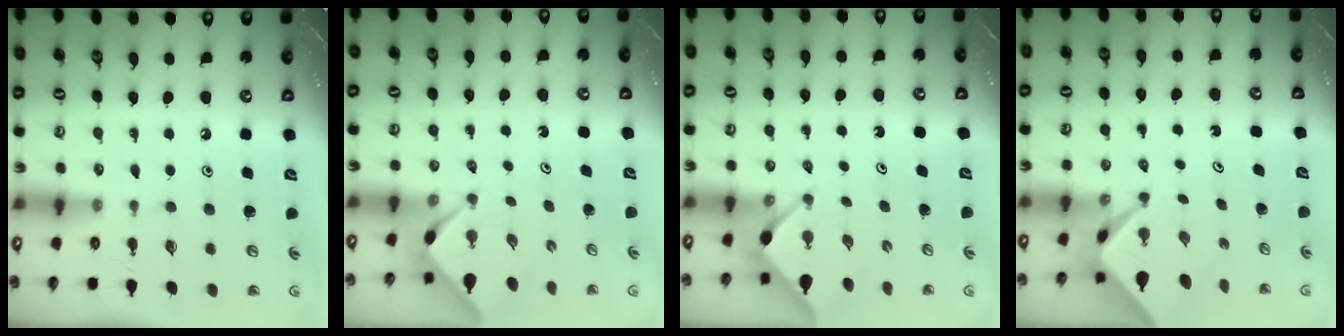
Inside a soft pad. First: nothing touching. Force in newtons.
{"total": 2.4, "press": 2.3, "slide": 0.3}
{"total": 3.0, "press": 2.9, "slide": 0.3}
{"total": 2.4, "press": 2.4, "slide": 0.2}